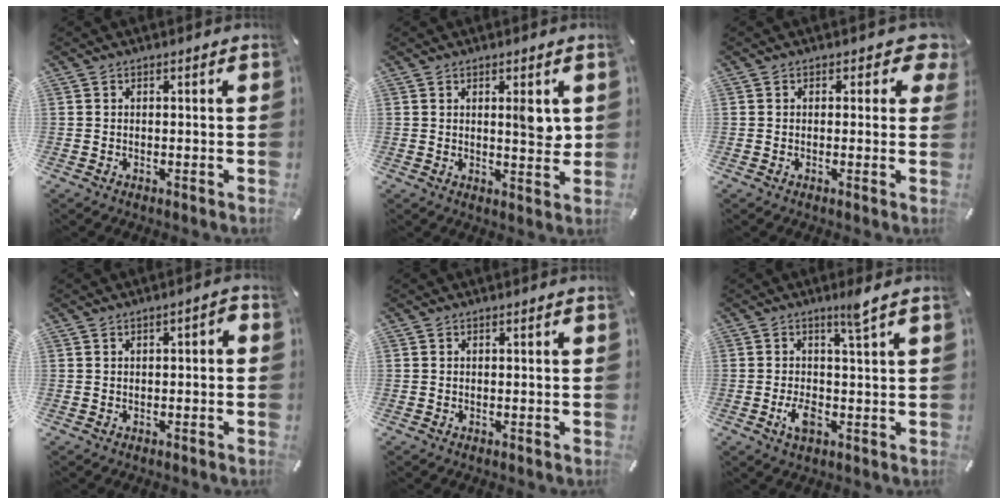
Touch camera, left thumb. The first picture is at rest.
{"total": 5.7, "force": [1.9, 1.9, 5.1], "torque": [-0.071, -0.011, 0.025]}
{"total": 4.7, "force": [1.8, 2.9, 3.2], "torque": [-0.027, -0.005, 0.024]}
{"total": 2.3, "force": [-0.3, 1.1, 1.9], "torque": [-0.034, 0.008, -0.008]}
{"total": 0.0}
{"total": 6.0, "force": [0.7, 1.5, 5.8], "torque": [-0.096, -0.007, 0.008]}